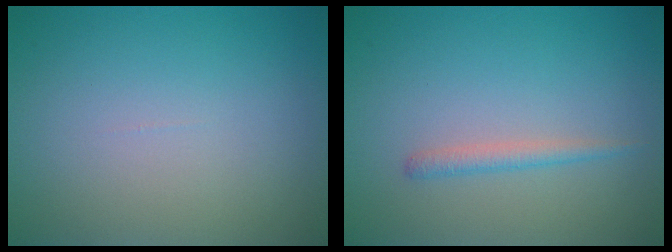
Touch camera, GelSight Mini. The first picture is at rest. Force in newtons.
{"total": 1.3, "press": 1.3, "slide": 0.0}